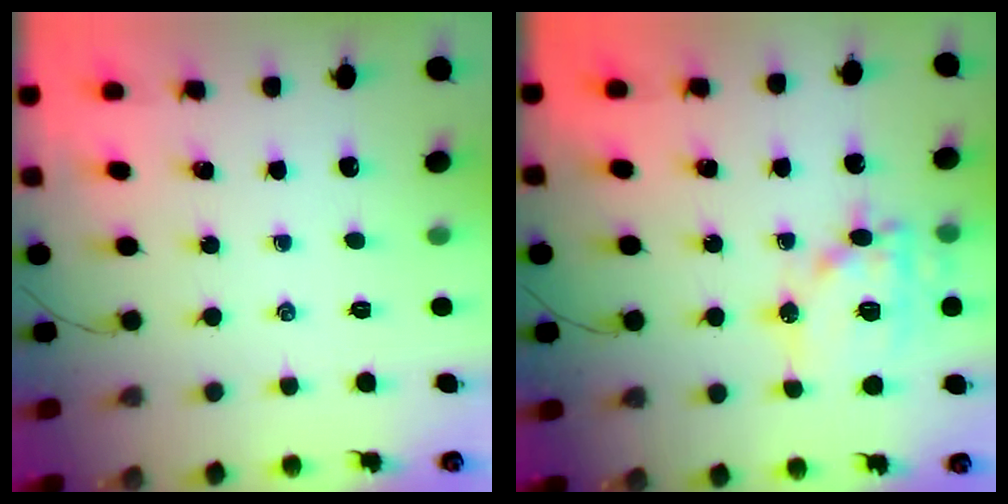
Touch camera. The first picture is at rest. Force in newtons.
{"total": 15.3, "press": 15.2, "slide": 2.2}